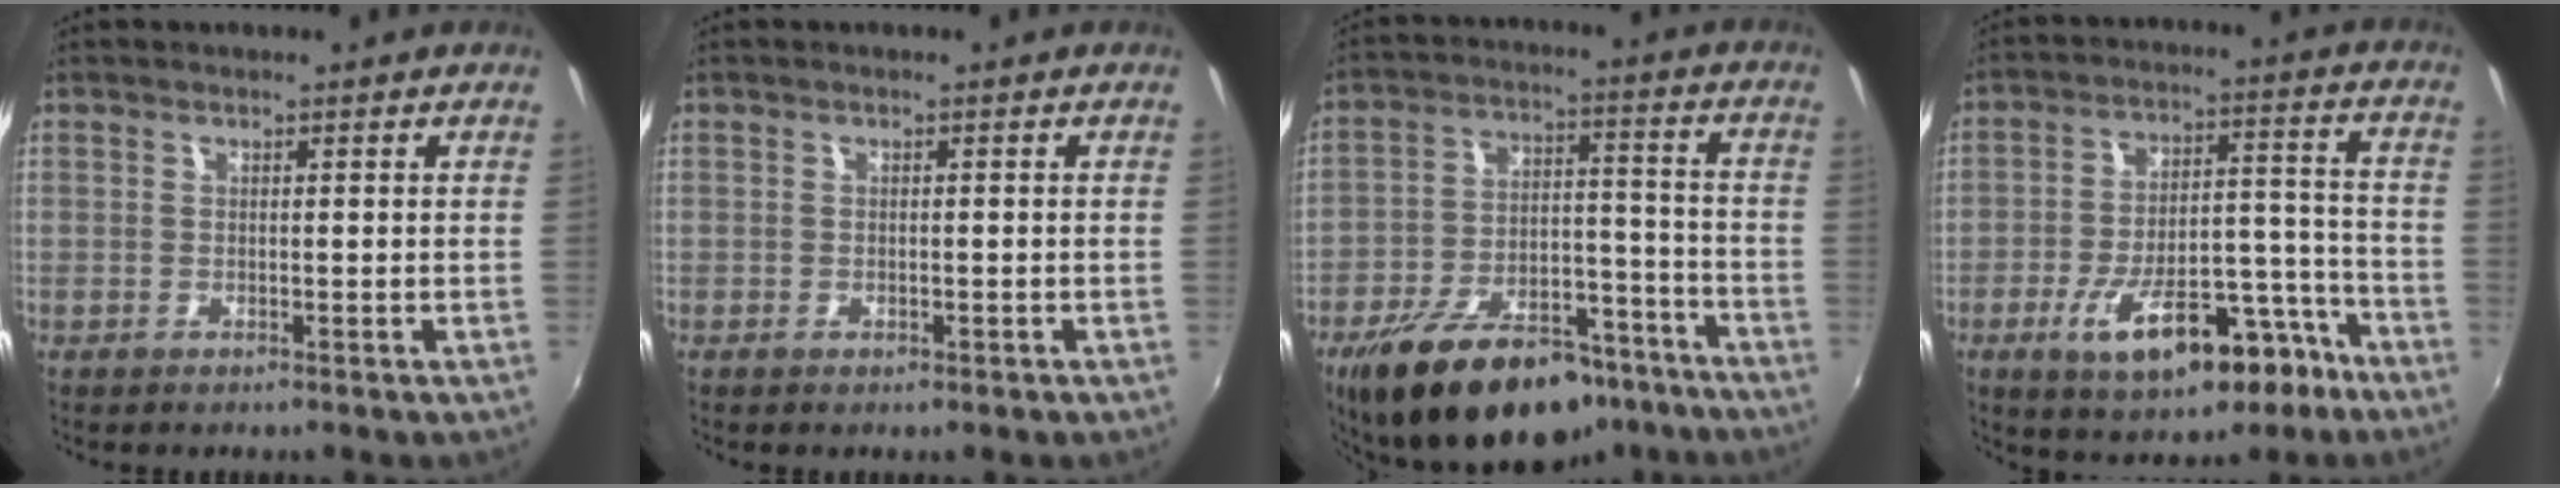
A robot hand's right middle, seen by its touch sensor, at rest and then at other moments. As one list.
[{"total": 1.0, "force": [-0.6, 0.6, 0.5], "torque": [-0.008, -0.004, -0.011]}, {"total": 22.9, "force": [-16.6, 10.3, 12.0], "torque": [-0.221, 0.006, -0.238]}, {"total": 16.4, "force": [-9.7, 7.0, 11.2], "torque": [-0.194, 0.017, -0.134]}]